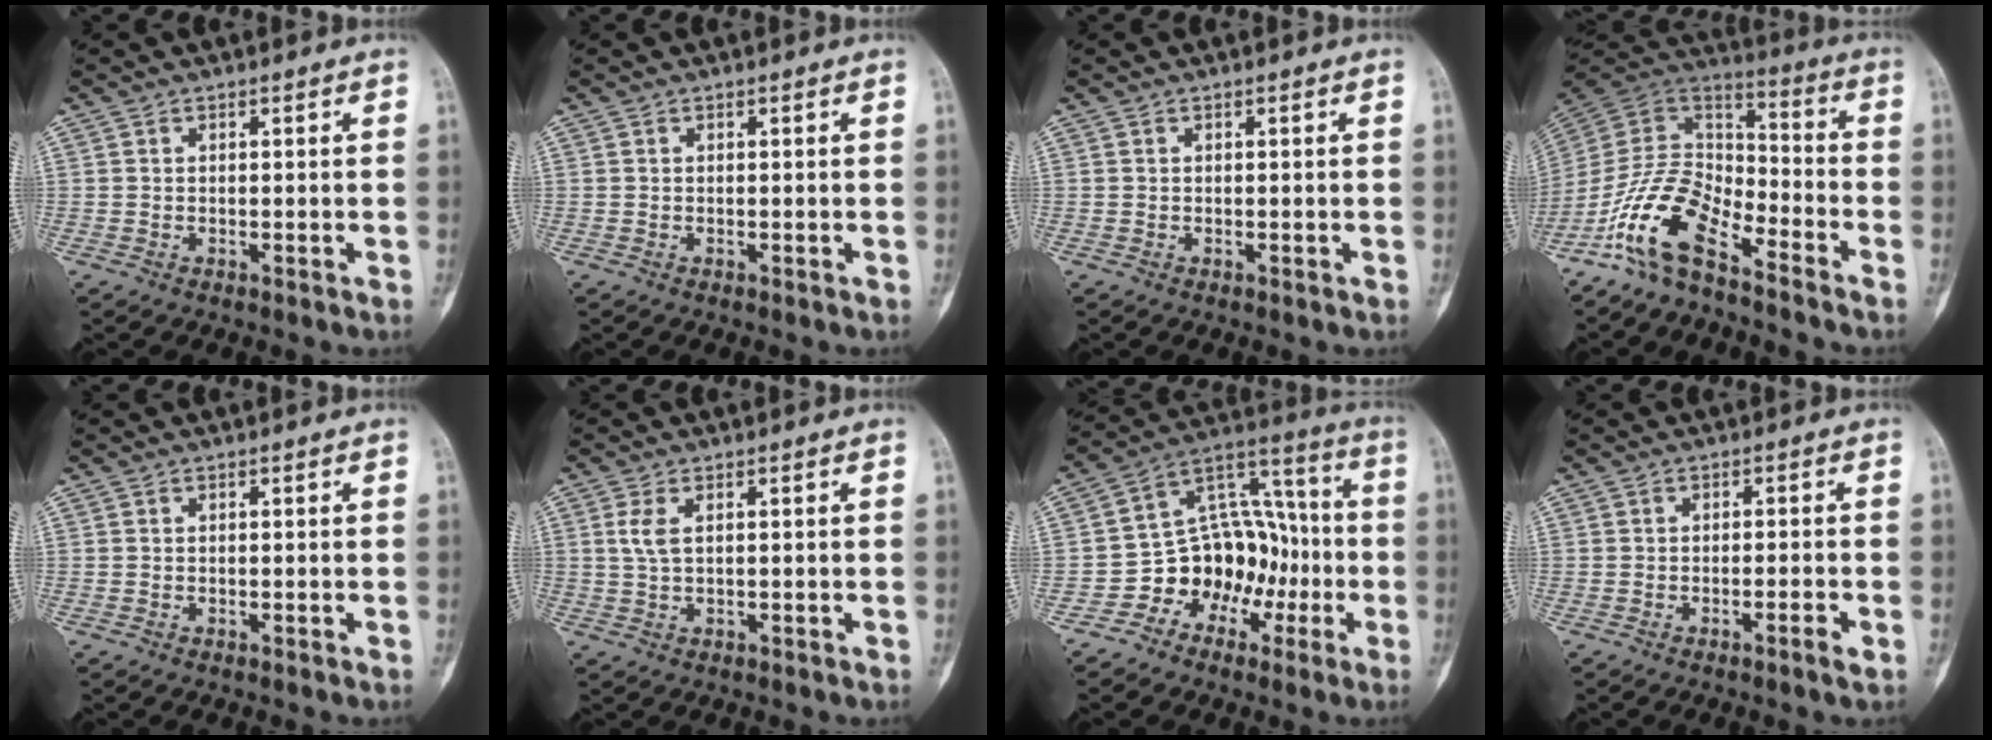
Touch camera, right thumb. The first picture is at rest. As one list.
[{"total": 0.0}, {"total": 0.0}, {"total": 14.4, "force": [-9.9, 5.8, 8.7], "torque": [-0.159, 0.084, -0.197]}, {"total": 0.0}, {"total": 2.9, "force": [0.8, 1.2, 2.5], "torque": [-0.065, 0.005, 0.022]}, {"total": 15.0, "force": [-5.1, 11.5, 8.1], "torque": [-0.074, 0.084, -0.088]}, {"total": 2.3, "force": [-1.2, 0.1, 2.0], "torque": [-0.041, 0.005, -0.021]}]